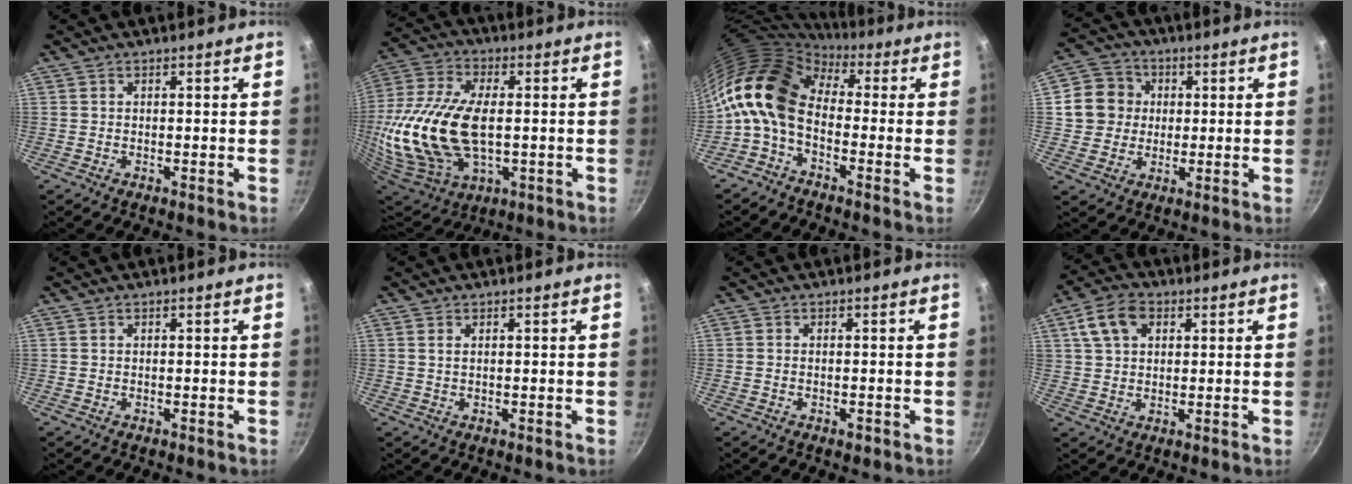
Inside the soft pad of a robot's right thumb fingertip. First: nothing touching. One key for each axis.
{"total": 25.0, "fx": -0.8, "fy": 14.3, "fz": 20.5, "tx": -0.435, "ty": -0.001, "tz": -0.008}
{"total": 12.5, "fx": 0.0, "fy": 8.2, "fz": 9.5, "tx": -0.164, "ty": 0.028, "tz": -0.023}
{"total": 8.9, "fx": 1.4, "fy": 8.3, "fz": 2.9, "tx": -0.013, "ty": 0.014, "tz": 0.015}
{"total": 0.0}
{"total": 1.0, "fx": 0.4, "fy": 0.5, "fz": 0.8, "tx": -0.015, "ty": 0.001, "tz": 0.008}
{"total": 1.3, "fx": -0.7, "fy": 0.7, "fz": 0.9, "tx": -0.016, "ty": 0.003, "tz": -0.012}
{"total": 8.4, "fx": 3.1, "fy": 5.8, "fz": 5.2, "tx": -0.088, "ty": 0.009, "tz": 0.051}